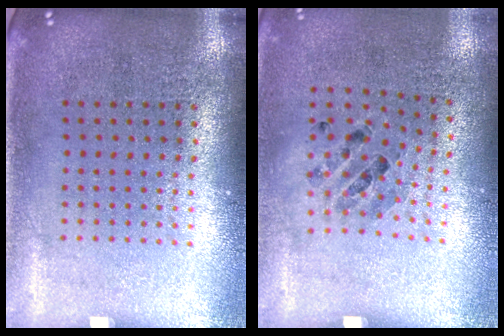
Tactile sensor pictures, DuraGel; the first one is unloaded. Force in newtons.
{"total": 0.9, "press": 0.8, "slide": 0.4}